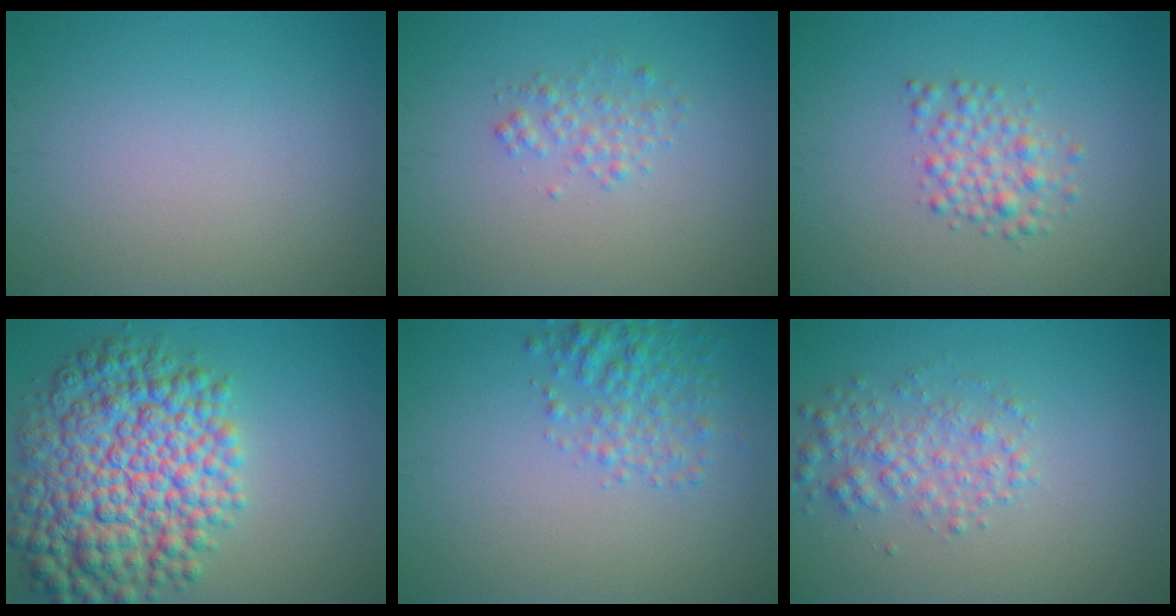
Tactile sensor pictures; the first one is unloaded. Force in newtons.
{"total": 1.5, "press": 1.5, "slide": 0.0}
{"total": 2.5, "press": 2.5, "slide": 0.0}
{"total": 11.4, "press": 11.4, "slide": 0.1}
{"total": 3.1, "press": 3.1, "slide": 0.1}
{"total": 2.9, "press": 2.9, "slide": 0.1}